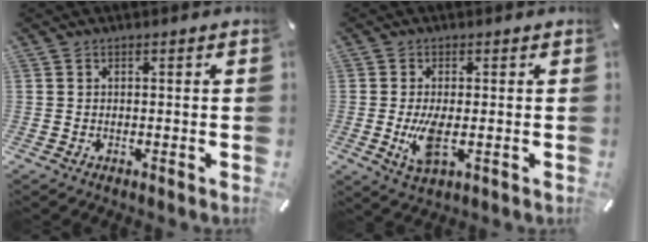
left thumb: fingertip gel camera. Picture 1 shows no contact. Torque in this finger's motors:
{"motor_torque": [0.09, 0.12, 0.31, -0.23, 0.26]}